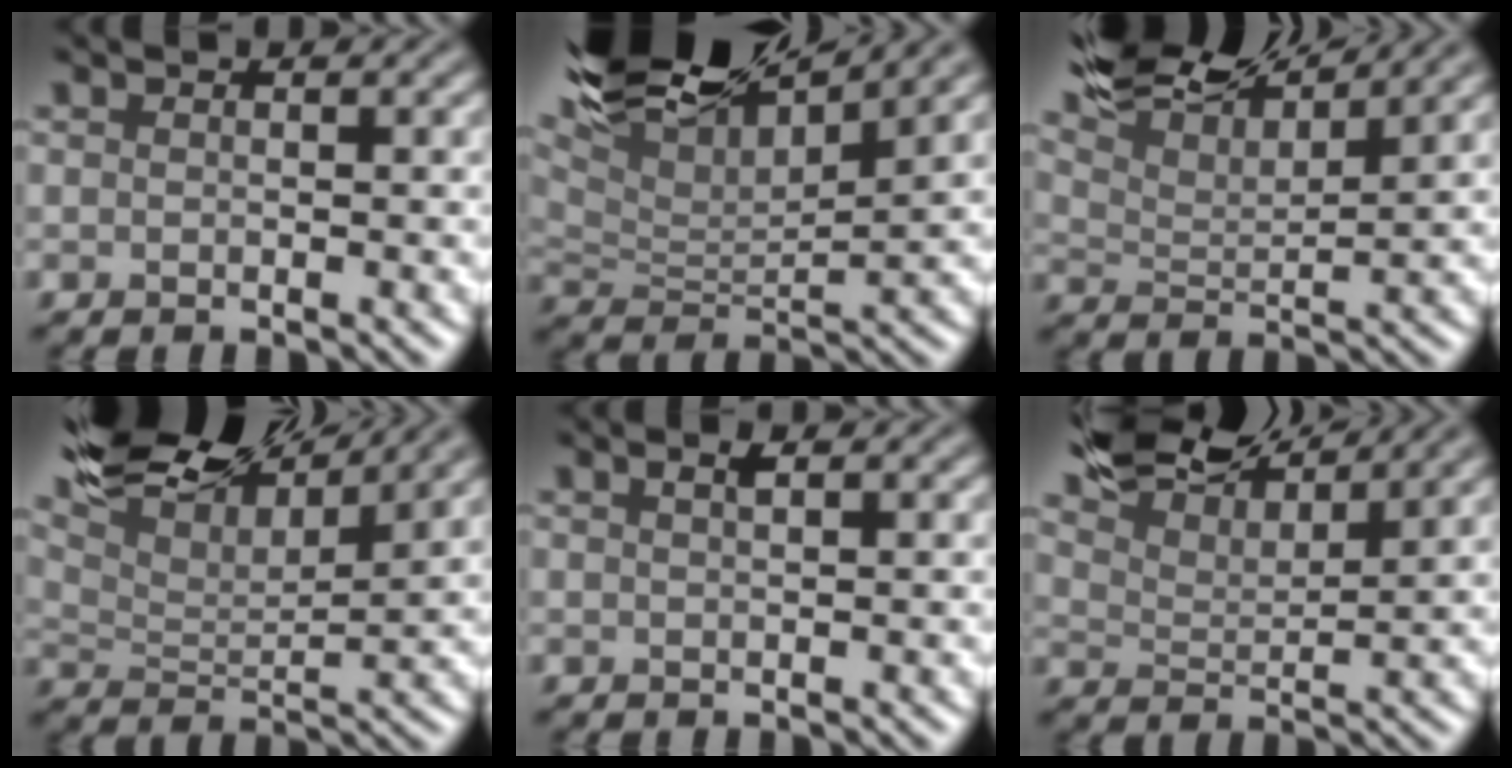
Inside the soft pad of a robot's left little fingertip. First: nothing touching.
{"total": 13.4, "force": [9.2, 4.0, 8.9], "torque": [-0.166, 0.023, 0.141]}
{"total": 9.1, "force": [8.1, 1.7, 3.7], "torque": [-0.086, 0.019, 0.132]}
{"total": 10.8, "force": [9.0, 2.7, 5.3], "torque": [-0.116, 0.015, 0.145]}
{"total": 0.9, "force": [0.5, 0.3, 0.7], "torque": [-0.014, 0.002, 0.009]}
{"total": 8.4, "force": [7.7, 1.6, 2.9], "torque": [-0.066, 0.018, 0.123]}